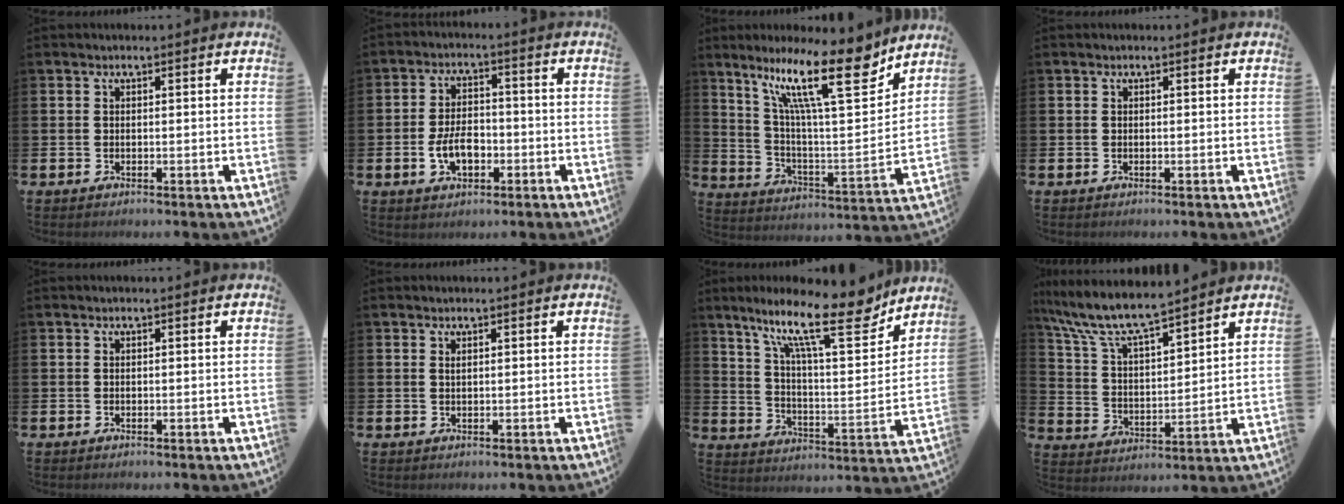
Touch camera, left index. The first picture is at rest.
{"total": 5.1, "force": [-1.5, 3.0, 3.9], "torque": [-0.055, 0.003, -0.029]}
{"total": 17.7, "force": [11.5, 4.4, 12.8], "torque": [-0.243, -0.048, 0.187]}
{"total": 0.0}
{"total": 0.0}
{"total": 0.6, "force": [0.4, 0.0, 0.4], "torque": [-0.008, -0.001, 0.009]}
{"total": 16.5, "force": [11.7, 4.3, 10.9], "torque": [-0.202, -0.054, 0.192]}
{"total": 8.8, "force": [8.1, 1.3, 3.2], "torque": [-0.101, -0.049, 0.143]}